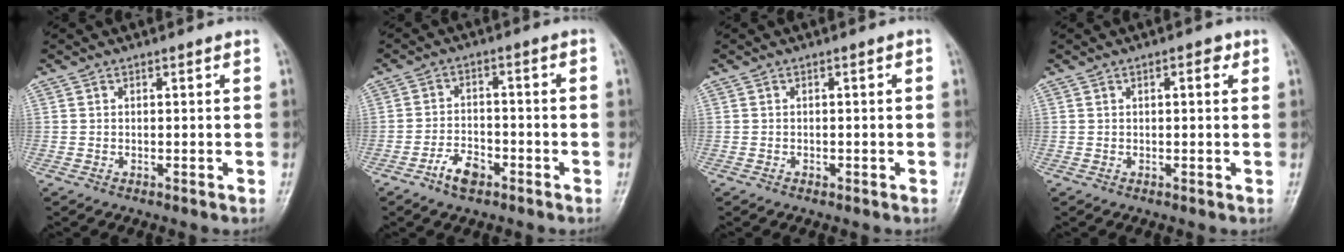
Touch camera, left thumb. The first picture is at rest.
{"total": 5.3, "force": [-3.3, 2.6, 3.1], "torque": [-0.051, 0.023, -0.061]}
{"total": 0.8, "force": [-0.4, 0.5, 0.4], "torque": [-0.006, 0.009, -0.006]}
{"total": 2.1, "force": [0.8, 0.9, 1.8], "torque": [-0.021, 0.002, 0.008]}